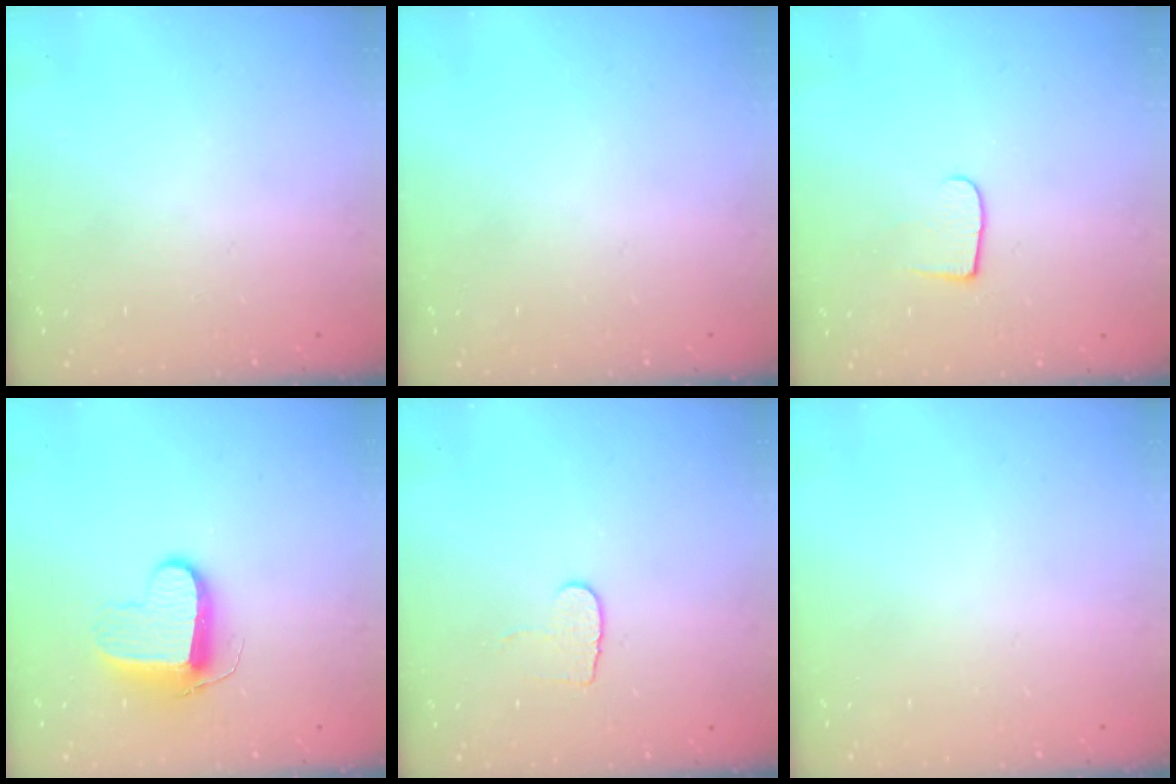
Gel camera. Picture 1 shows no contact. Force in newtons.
{"total": 0.0}
{"total": 6.1, "press": 6.0, "slide": 0.6}
{"total": 9.4, "press": 9.4, "slide": 0.2}
{"total": 6.6, "press": 6.6, "slide": 0.6}
{"total": 0.0}